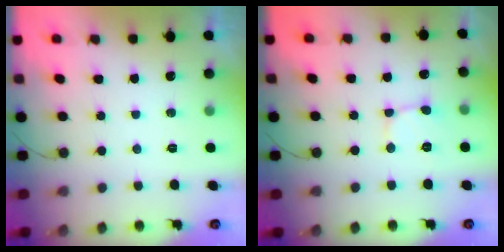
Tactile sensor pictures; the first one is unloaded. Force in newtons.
{"total": 2.3, "press": 2.3, "slide": 0.2}